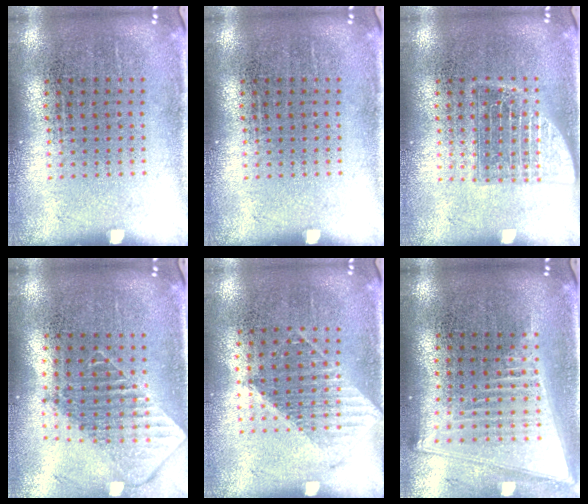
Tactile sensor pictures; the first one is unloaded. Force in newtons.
{"total": 0.0}
{"total": 2.4, "press": 2.4, "slide": 0.4}
{"total": 2.0, "press": 1.5, "slide": 1.2}
{"total": 1.1, "press": 1.0, "slide": 0.3}
{"total": 2.1, "press": 1.7, "slide": 1.2}